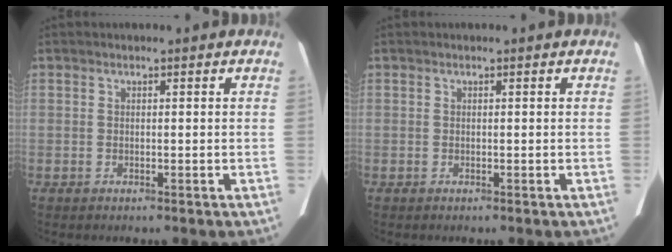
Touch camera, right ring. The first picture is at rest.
{"total": 0.0}